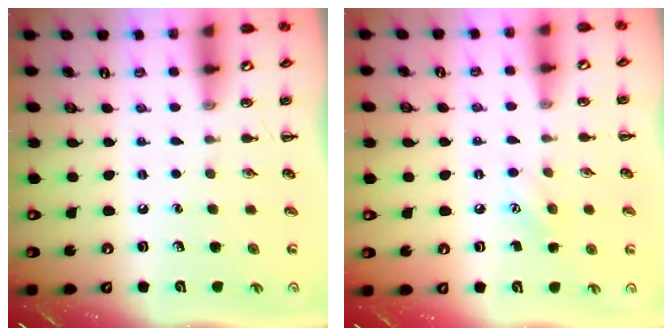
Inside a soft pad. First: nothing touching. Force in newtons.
{"total": 5.7, "press": 5.6, "slide": 1.2}